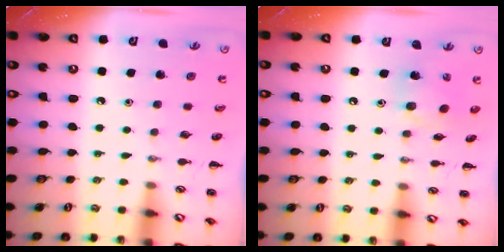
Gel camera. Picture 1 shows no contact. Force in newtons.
{"total": 7.2, "press": 7.2, "slide": 0.5}